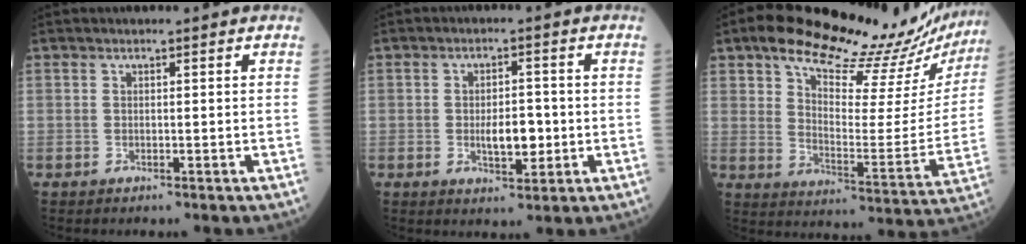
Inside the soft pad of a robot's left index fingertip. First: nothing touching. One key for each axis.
{"total": 5.0, "fx": -0.8, "fy": 2.1, "fz": 4.5, "tx": -0.076, "ty": -0.002, "tz": -0.008}
{"total": 23.5, "fx": 20.9, "fy": 4.1, "fz": 10.0, "tx": -0.158, "ty": -0.049, "tz": 0.275}